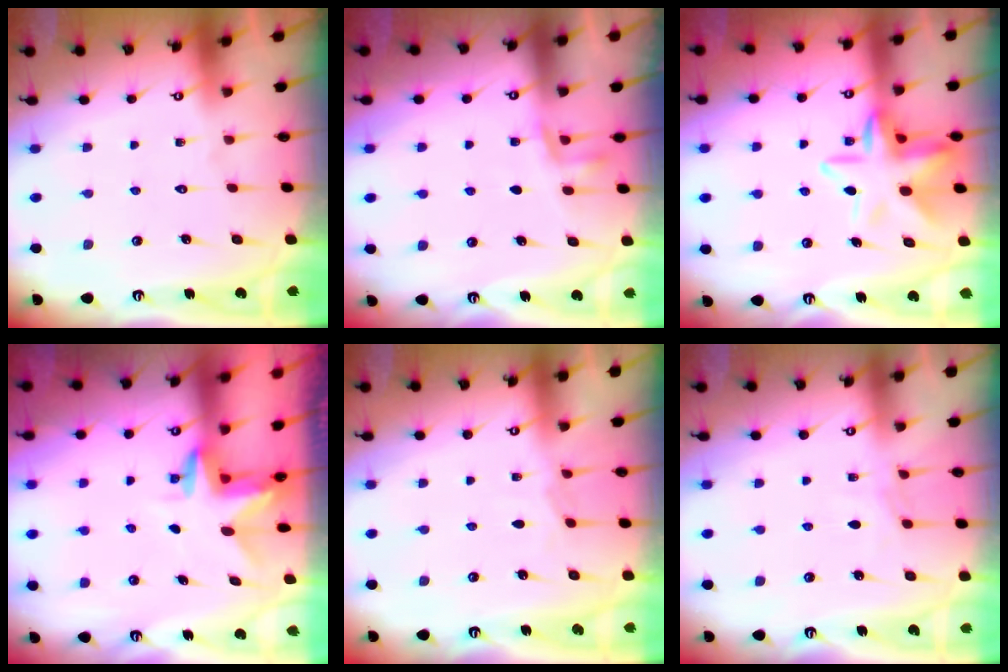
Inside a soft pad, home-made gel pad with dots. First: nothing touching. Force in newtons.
{"total": 3.8, "press": 3.7, "slide": 1.0}
{"total": 11.6, "press": 11.4, "slide": 1.6}
{"total": 3.0, "press": 3.0, "slide": 0.2}
{"total": 3.5, "press": 3.5, "slide": 0.6}
{"total": 3.2, "press": 3.1, "slide": 0.5}